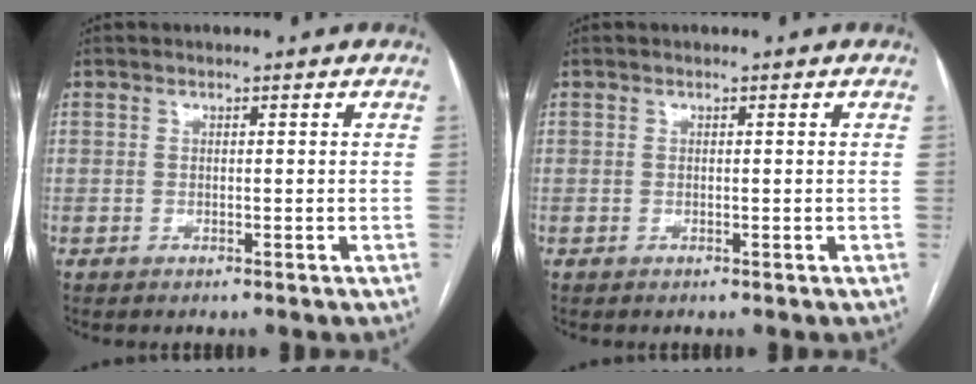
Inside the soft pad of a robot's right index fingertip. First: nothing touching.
{"total": 0.0}